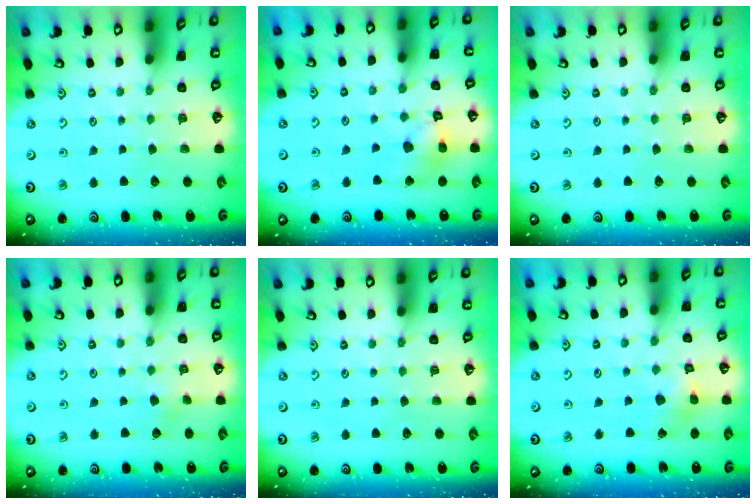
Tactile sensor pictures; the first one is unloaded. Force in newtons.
{"total": 12.0, "press": 11.9, "slide": 1.6}
{"total": 0.0}
{"total": 1.9, "press": 1.9, "slide": 0.2}
{"total": 0.0}
{"total": 4.0, "press": 3.9, "slide": 0.5}